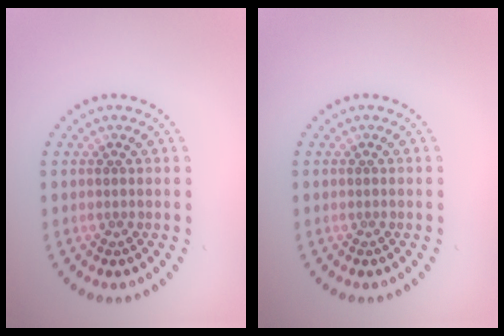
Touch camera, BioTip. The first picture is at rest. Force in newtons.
{"total": 0.0}